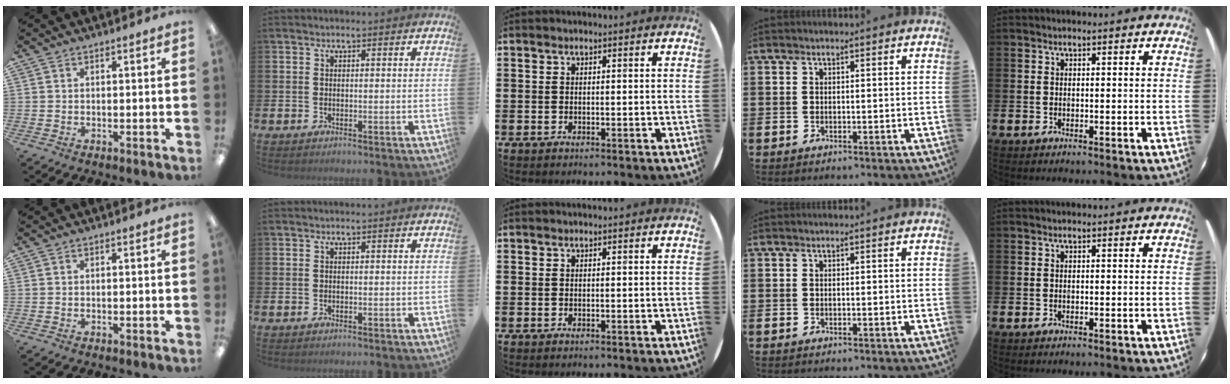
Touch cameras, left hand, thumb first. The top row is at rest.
{}